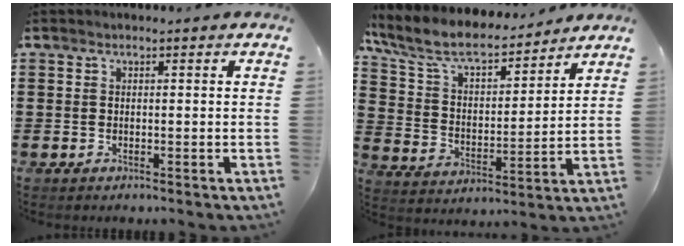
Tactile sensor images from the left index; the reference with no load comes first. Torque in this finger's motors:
{"motor_torque": [1.34, -0.80, 0.77, 0.21]}